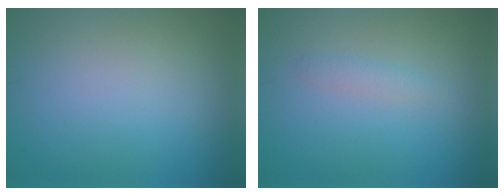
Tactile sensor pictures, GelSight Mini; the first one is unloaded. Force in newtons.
{"total": 1.1, "press": 1.1, "slide": 0.0}